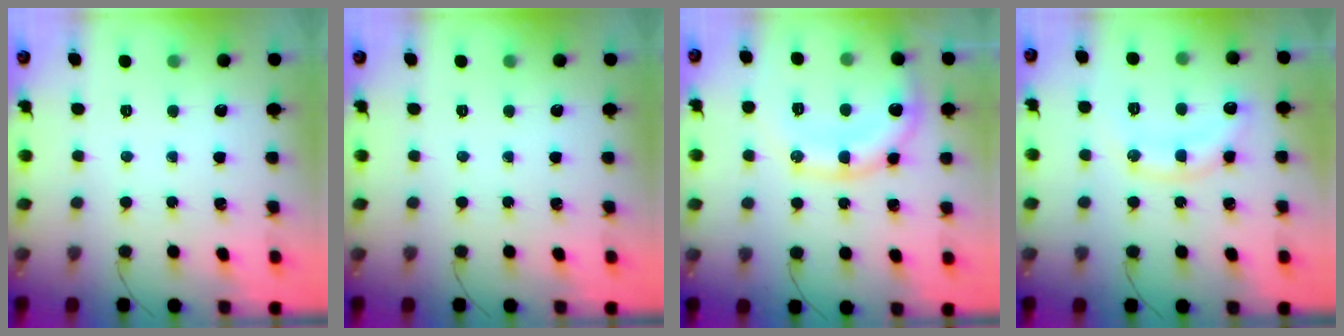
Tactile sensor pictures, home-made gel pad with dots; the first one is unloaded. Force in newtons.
{"total": 0.0}
{"total": 14.3, "press": 14.3, "slide": 0.4}
{"total": 13.4, "press": 13.4, "slide": 0.6}